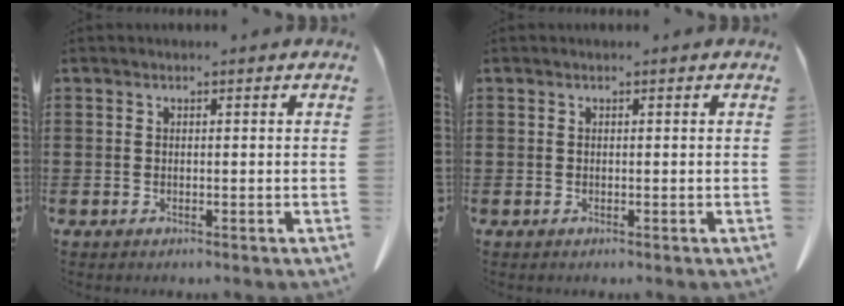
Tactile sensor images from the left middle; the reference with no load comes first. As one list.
[{"total": 0.0}]